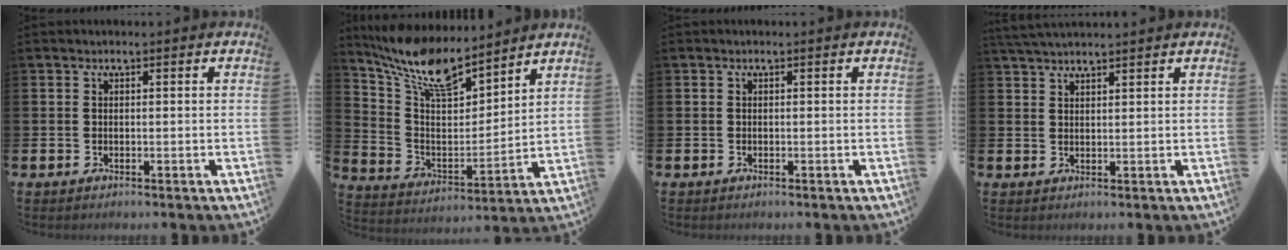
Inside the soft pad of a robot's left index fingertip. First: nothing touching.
{"total": 11.9, "force": [10.0, 3.6, 5.2], "torque": [-0.139, -0.049, 0.182]}
{"total": 0.0}
{"total": 3.0, "force": [2.9, 0.2, 0.7], "torque": [-0.020, -0.007, 0.054]}